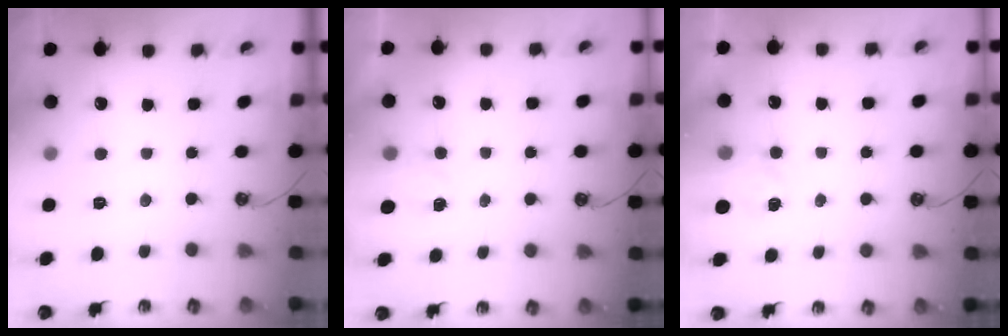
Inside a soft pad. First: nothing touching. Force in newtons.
{"total": 2.0, "press": 2.0, "slide": 0.4}
{"total": 4.2, "press": 4.2, "slide": 0.5}